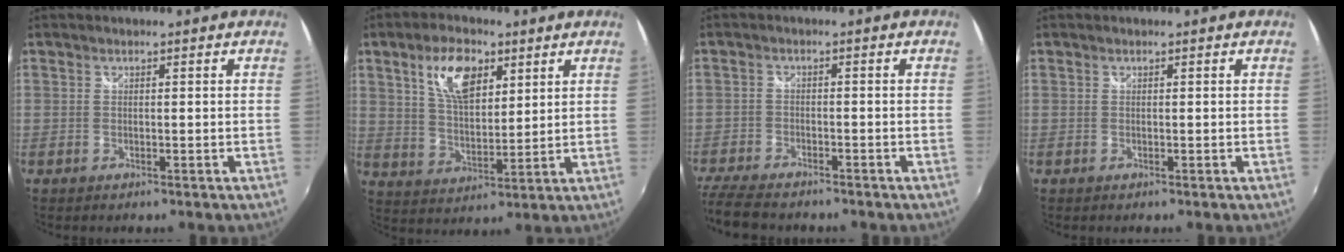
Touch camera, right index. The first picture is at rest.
{"total": 10.6, "force": [5.2, 5.1, 7.8], "torque": [-0.142, 0.013, 0.097]}
{"total": 10.1, "force": [-8.7, 3.2, 4.1], "torque": [-0.122, -0.026, -0.158]}
{"total": 0.0}